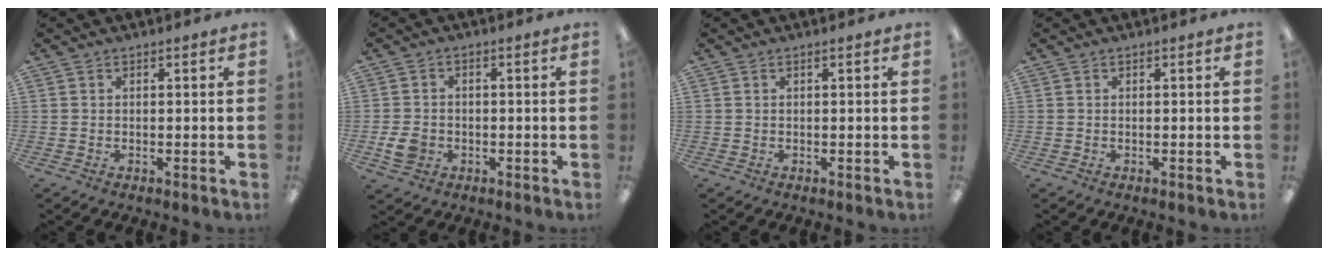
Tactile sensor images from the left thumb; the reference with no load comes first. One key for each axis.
{"total": 4.6, "fx": -1.5, "fy": 3.8, "fz": 2.1, "tx": -0.036, "ty": 0.001, "tz": -0.027}
{"total": 0.0}
{"total": 0.0}